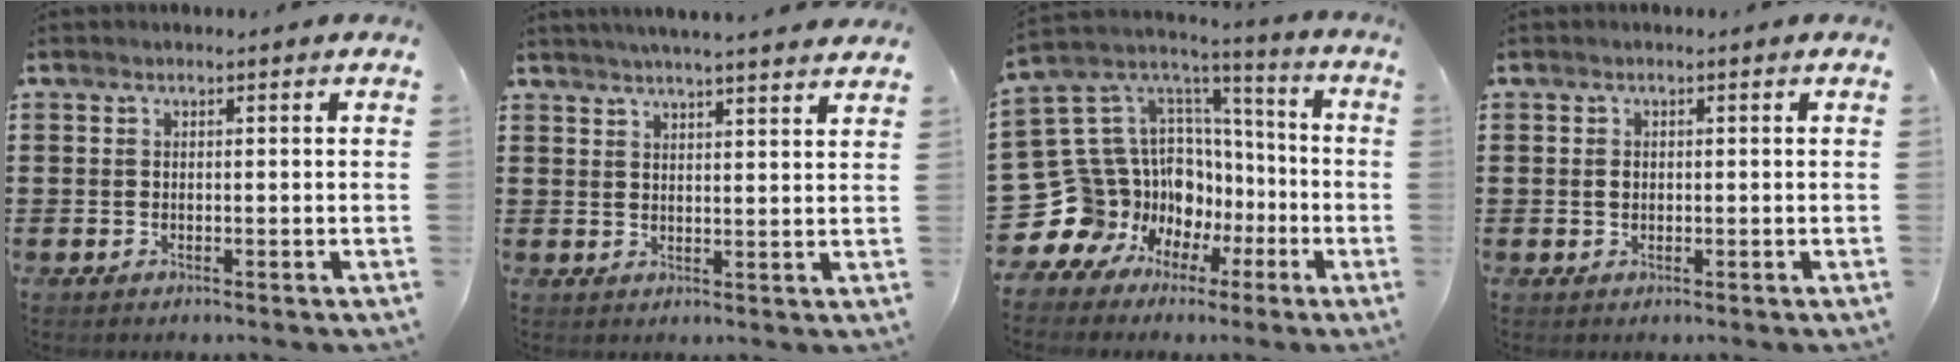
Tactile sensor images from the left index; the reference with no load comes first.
{"total": 3.7, "force": [3.5, -0.7, 0.9], "torque": [-0.029, -0.013, 0.061]}
{"total": 13.3, "force": [-4.8, 12.3, 1.6], "torque": [-0.089, -0.046, -0.042]}
{"total": 0.8, "force": [0.0, 0.7, 0.5], "torque": [-0.013, 0.003, 0.000]}